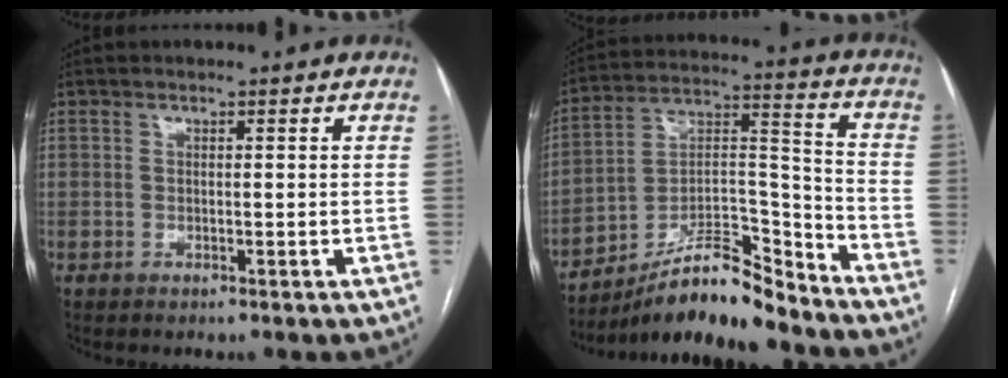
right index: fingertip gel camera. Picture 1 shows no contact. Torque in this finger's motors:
{"motor_torque": [0.19, -0.71, 0.02, 0.00]}